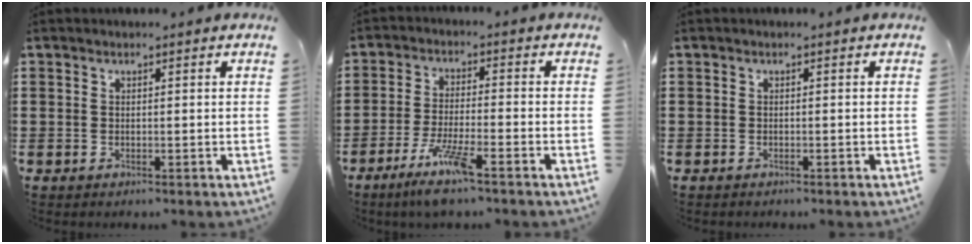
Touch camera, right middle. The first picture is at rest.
{"total": 6.6, "force": [-4.5, 0.3, 4.7], "torque": [-0.099, -0.014, -0.085]}
{"total": 0.5, "force": [-0.5, 0.3, -0.1], "torque": [0.000, 0.002, -0.010]}